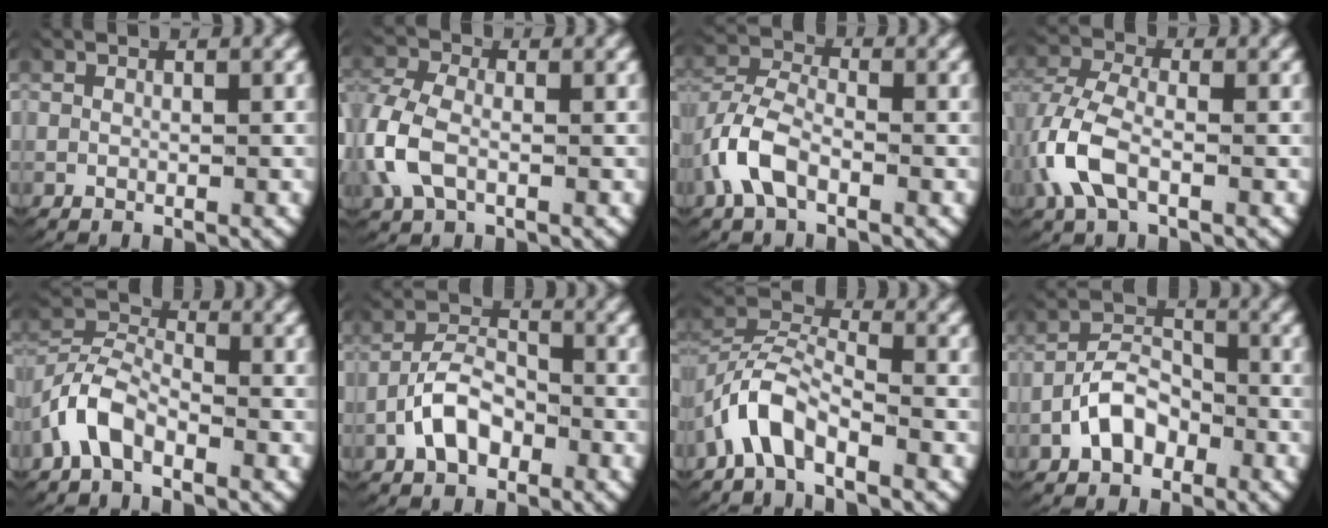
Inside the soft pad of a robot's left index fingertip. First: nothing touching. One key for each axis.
{"total": 4.9, "fx": -0.6, "fy": 3.8, "fz": 3.1, "tx": -0.101, "ty": -0.017, "tz": -0.003}
{"total": 3.4, "fx": -1.4, "fy": 2.2, "fz": 2.2, "tx": -0.058, "ty": -0.005, "tz": -0.027}
{"total": 4.9, "fx": -1.0, "fy": 3.1, "fz": 3.6, "tx": -0.107, "ty": -0.016, "tz": -0.011}
{"total": 4.0, "fx": -1.4, "fy": 3.2, "fz": 2.0, "tx": -0.054, "ty": 0.000, "tz": -0.036}
{"total": 5.3, "fx": -2.7, "fy": 3.5, "fz": 2.9, "tx": -0.048, "ty": -0.004, "tz": -0.050}
{"total": 4.3, "fx": -1.9, "fy": 2.7, "fz": 2.8, "tx": -0.061, "ty": 0.000, "tz": -0.045}
{"total": 4.7, "fx": -2.4, "fy": 3.1, "fz": 2.6, "tx": -0.041, "ty": 0.003, "tz": -0.047}